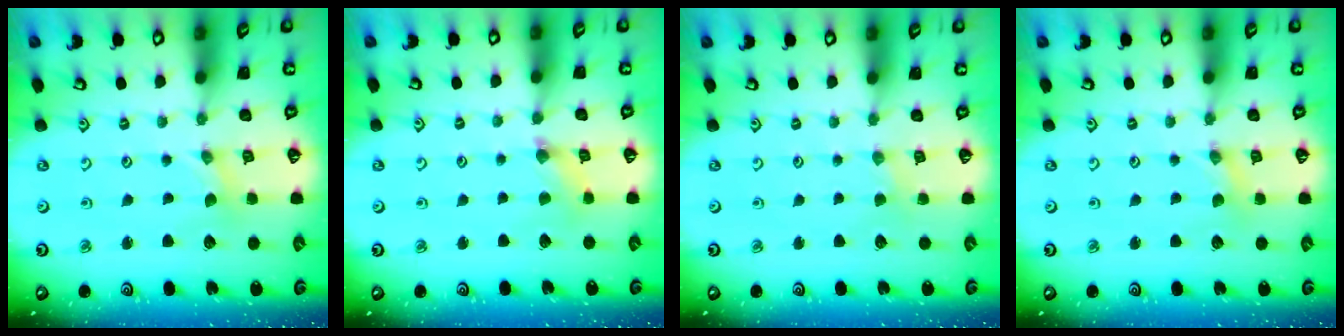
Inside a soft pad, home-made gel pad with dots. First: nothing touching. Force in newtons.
{"total": 1.7, "press": 1.7, "slide": 0.3}
{"total": 1.3, "press": 1.2, "slide": 0.3}
{"total": 1.2, "press": 1.2, "slide": 0.2}